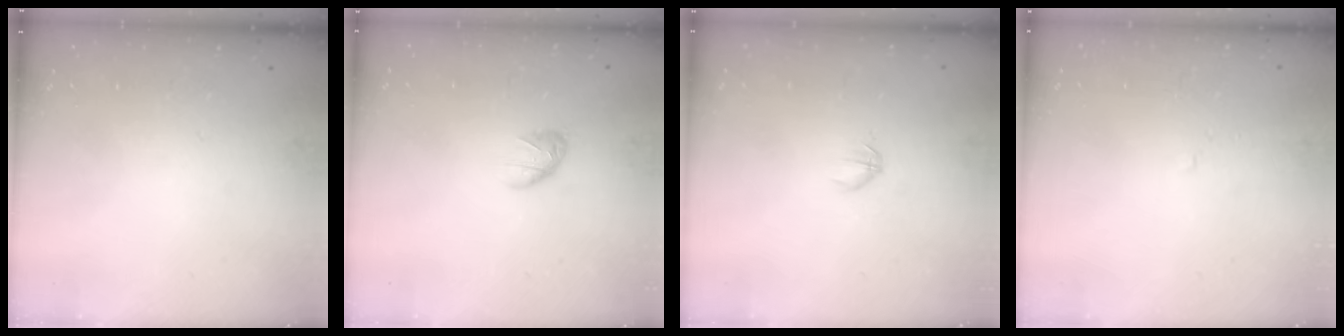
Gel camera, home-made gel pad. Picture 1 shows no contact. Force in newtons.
{"total": 5.4, "press": 5.3, "slide": 1.0}
{"total": 2.7, "press": 2.6, "slide": 0.8}
{"total": 1.9, "press": 1.9, "slide": 0.3}